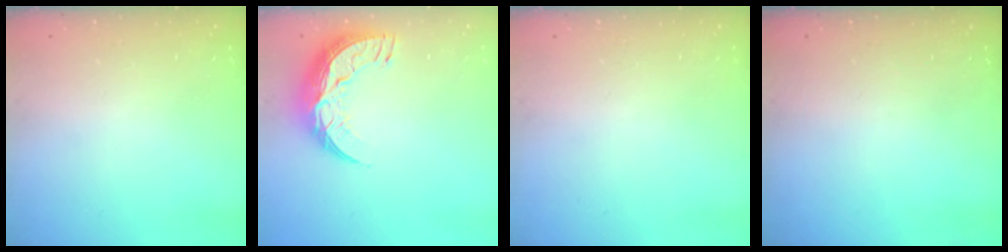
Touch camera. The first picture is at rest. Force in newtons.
{"total": 11.9, "press": 11.9, "slide": 0.8}
{"total": 0.0}
{"total": 0.0}